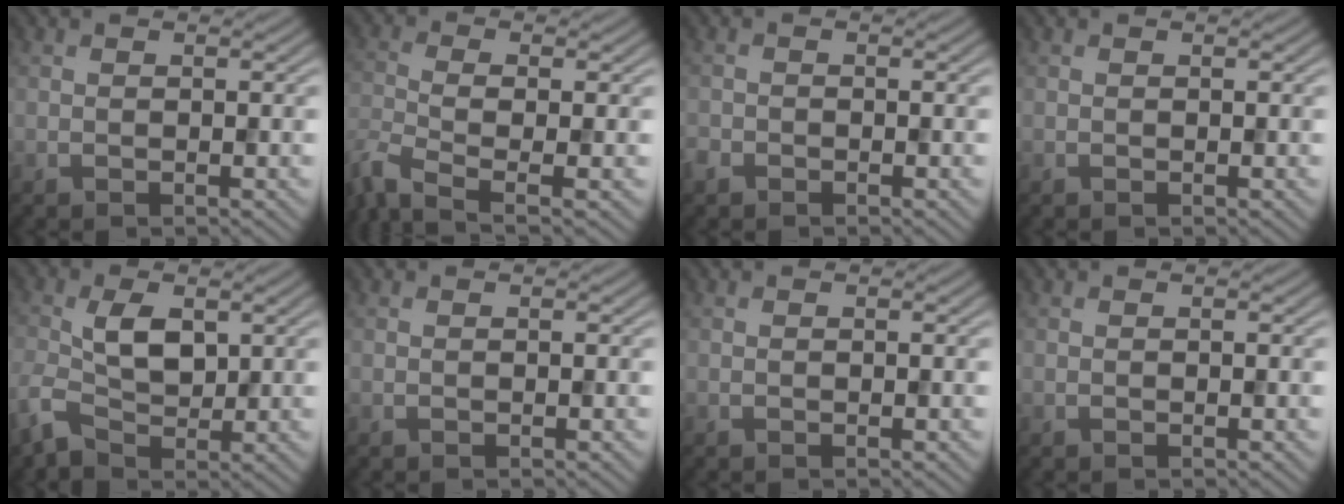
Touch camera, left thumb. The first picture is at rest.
{"total": 5.8, "force": [-3.3, 1.9, 4.3], "torque": [-0.100, -0.015, -0.077]}
{"total": 1.4, "force": [-1.1, 0.8, 0.3], "torque": [-0.007, -0.003, -0.026]}
{"total": 0.0}
{"total": 5.3, "force": [-0.4, 3.2, 4.1], "torque": [-0.106, 0.003, -0.013]}
{"total": 0.0}
{"total": 0.0}
{"total": 0.0}